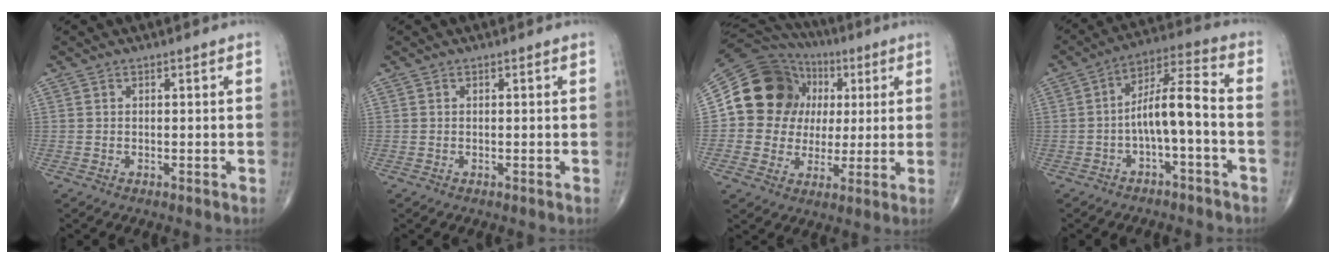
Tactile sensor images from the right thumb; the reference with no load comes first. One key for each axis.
{"total": 0.0}
{"total": 17.8, "fx": 3.1, "fy": 15.7, "fz": 7.9, "tx": -0.105, "ty": 0.026, "tz": 0.058}
{"total": 9.5, "fx": -2.3, "fy": 1.8, "fz": 9.0, "tx": -0.166, "ty": 0.055, "tz": -0.038}